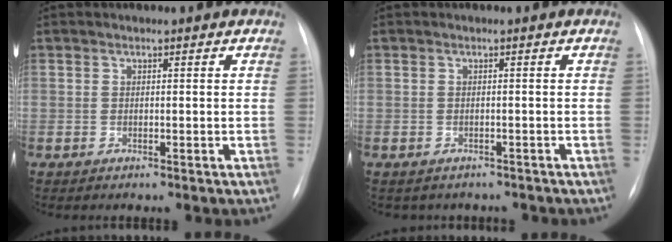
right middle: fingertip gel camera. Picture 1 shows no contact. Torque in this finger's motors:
{"motor_torque": [0.02, -0.03, 0.00, 0.00]}